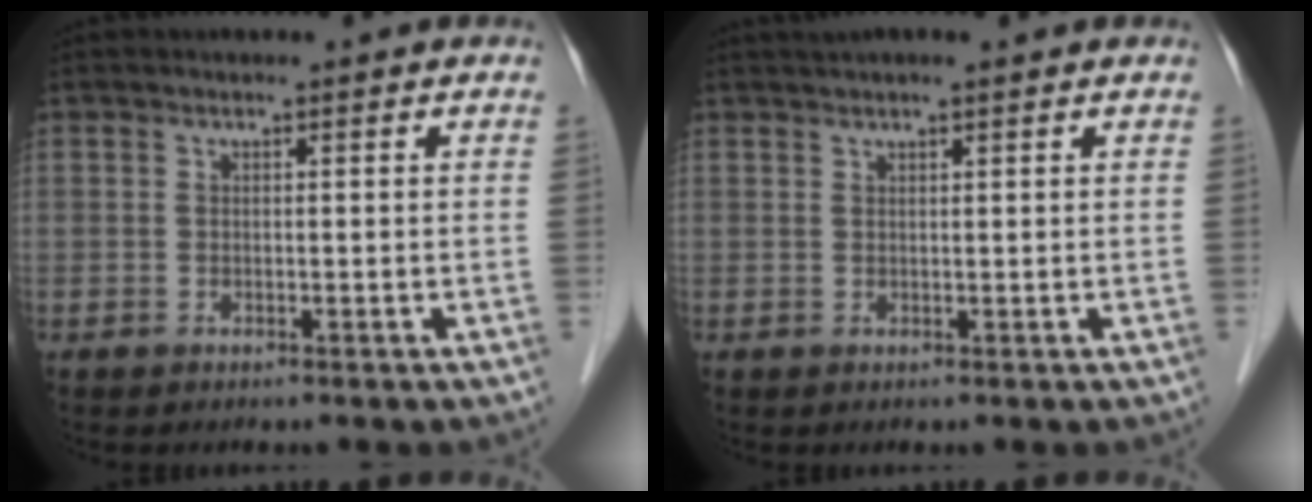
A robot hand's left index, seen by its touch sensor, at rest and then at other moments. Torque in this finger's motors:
{"motor_torque": [0.40, -0.42, 0.16, 0.03]}